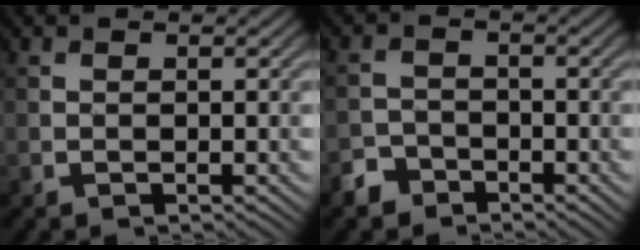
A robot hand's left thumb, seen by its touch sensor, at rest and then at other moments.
{"total": 2.9, "force": [-2.3, 1.7, 0.6], "torque": [-0.009, 0.001, -0.053]}